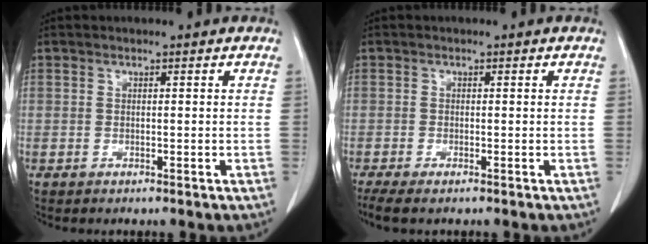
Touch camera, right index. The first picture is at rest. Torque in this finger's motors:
{"motor_torque": [0.01, 0.02, 0.03, 0.00]}